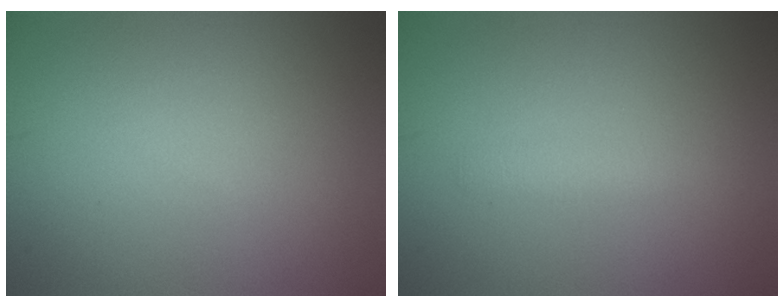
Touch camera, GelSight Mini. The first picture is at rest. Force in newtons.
{"total": 1.1, "press": 1.1, "slide": 0.1}